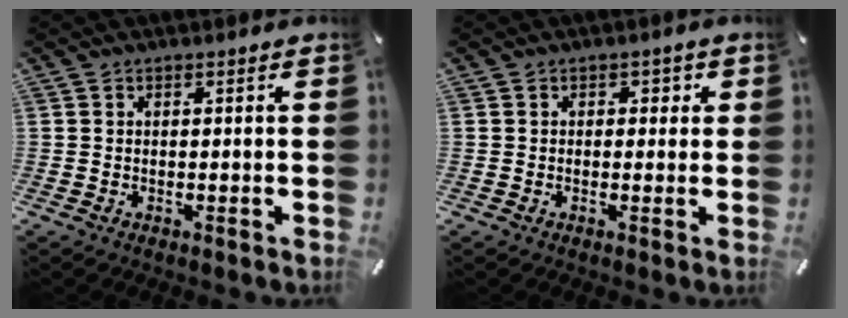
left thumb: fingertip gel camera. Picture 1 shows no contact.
{"total": 1.5, "force": [0.1, 1.3, 0.8], "torque": [0.000, 0.002, -0.006]}